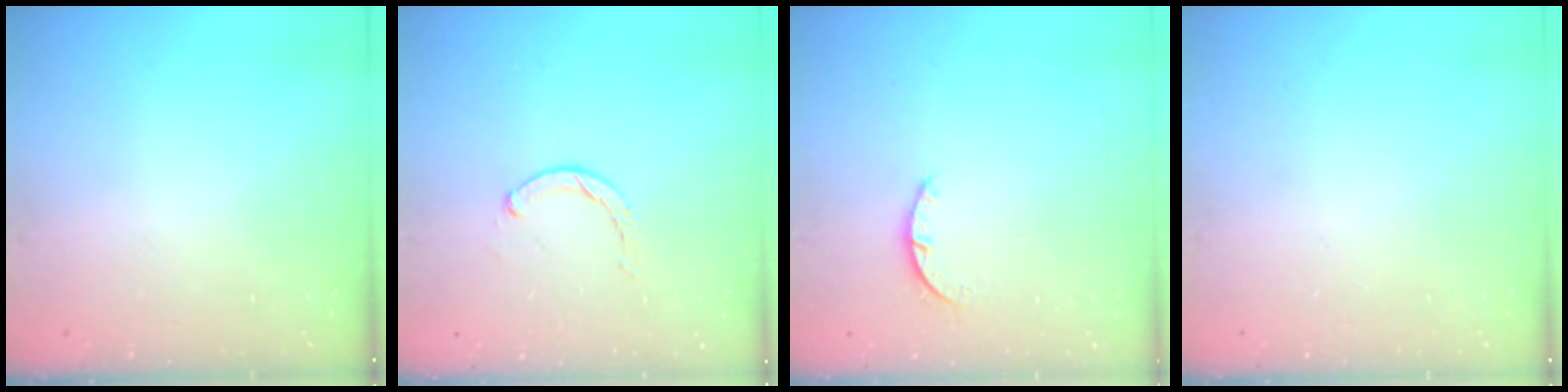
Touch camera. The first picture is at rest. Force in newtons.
{"total": 0.6, "press": 0.6, "slide": 0.2}
{"total": 2.4, "press": 2.4, "slide": 0.3}
{"total": 0.0}